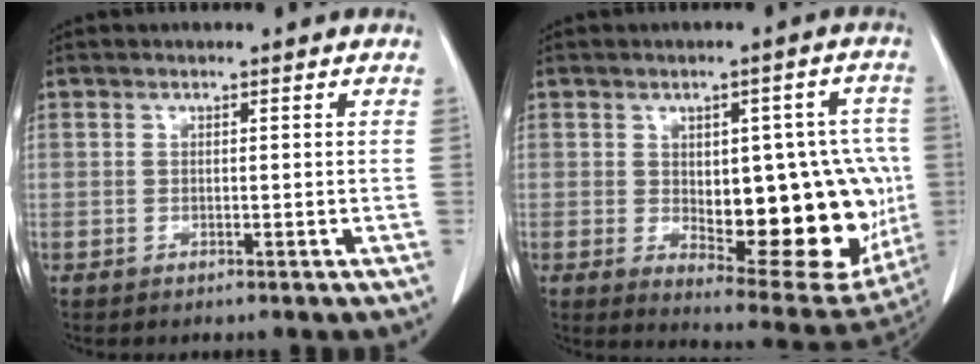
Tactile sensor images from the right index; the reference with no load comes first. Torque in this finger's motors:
{"motor_torque": [0.90, 0.17, 0.33, 0.06]}